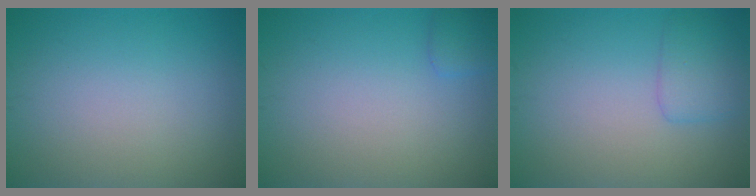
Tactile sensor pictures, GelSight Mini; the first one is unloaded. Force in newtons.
{"total": 1.3, "press": 1.3, "slide": 0.1}
{"total": 2.3, "press": 2.3, "slide": 0.1}